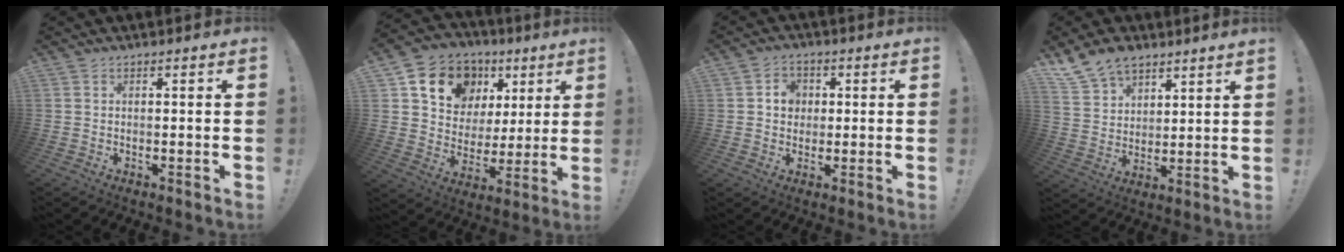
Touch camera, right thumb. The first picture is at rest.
{"total": 14.9, "force": [7.9, 11.3, 5.7], "torque": [-0.094, -0.041, 0.162]}
{"total": 5.4, "force": [0.9, 4.9, 2.2], "torque": [-0.032, 0.005, 0.015]}
{"total": 10.1, "force": [8.2, 5.1, 2.9], "torque": [-0.063, -0.052, 0.165]}